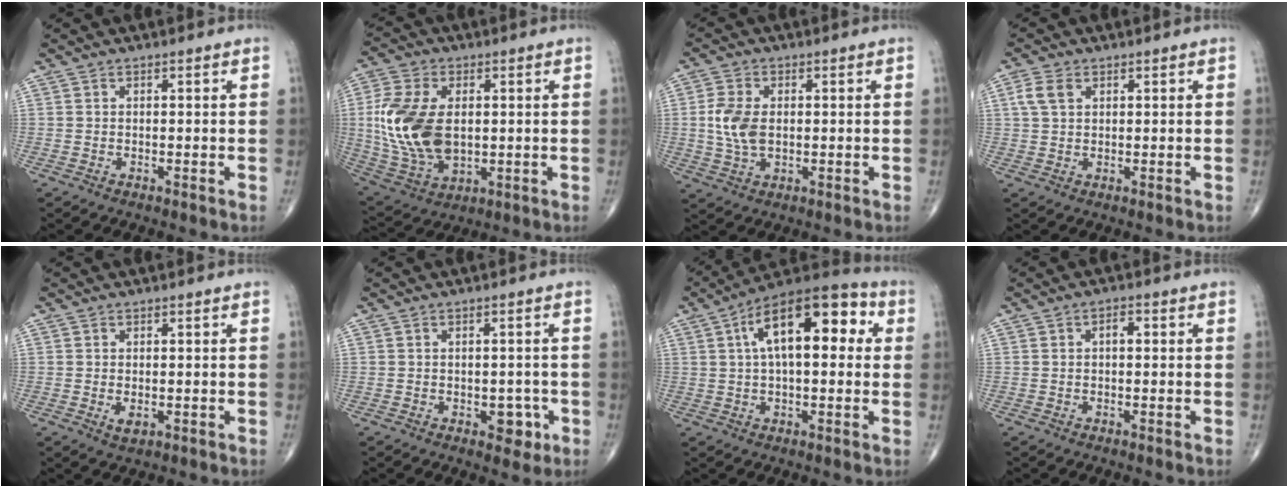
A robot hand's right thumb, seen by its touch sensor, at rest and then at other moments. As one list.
[{"total": 17.2, "force": [1.0, 10.5, 13.6], "torque": [-0.281, -0.011, 0.030]}, {"total": 7.1, "force": [0.3, 4.4, 5.6], "torque": [-0.121, 0.001, 0.008]}, {"total": 3.8, "force": [1.4, 2.5, 2.5], "torque": [-0.056, 0.008, 0.030]}, {"total": 2.1, "force": [-0.4, 1.2, 1.6], "torque": [-0.026, -0.005, -0.004]}, {"total": 3.8, "force": [-1.4, 2.5, 2.6], "torque": [-0.005, 0.005, -0.016]}, {"total": 17.7, "force": [4.3, 8.2, 15.1], "torque": [-0.209, 0.034, 0.057]}, {"total": 2.6, "force": [0.4, 1.4, 2.2], "torque": [-0.029, 0.010, 0.002]}]